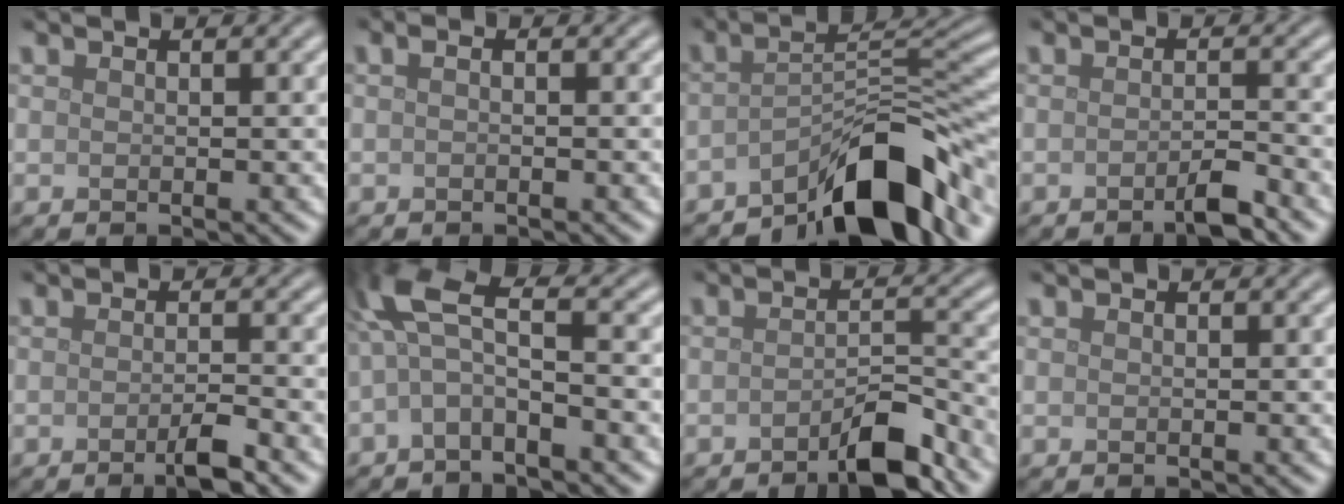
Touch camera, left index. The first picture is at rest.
{"total": 0.6, "force": [-0.1, 0.1, 0.6], "torque": [-0.014, -0.005, -0.006]}
{"total": 9.2, "force": [-6.0, 2.5, 6.6], "torque": [-0.085, 0.012, -0.100]}
{"total": 2.2, "force": [-1.4, 0.3, 1.6], "torque": [-0.023, 0.002, -0.030]}
{"total": 2.4, "force": [-1.3, 0.4, 2.0], "torque": [-0.030, -0.001, -0.026]}
{"total": 5.3, "force": [-0.7, 1.7, 5.0], "torque": [-0.107, 0.019, -0.031]}
{"total": 4.3, "force": [-3.0, 1.0, 2.9], "torque": [-0.042, 0.007, -0.054]}
{"total": 0.0}